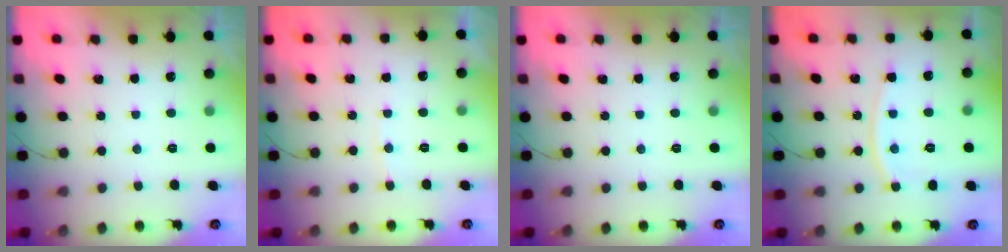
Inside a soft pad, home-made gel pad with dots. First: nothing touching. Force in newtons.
{"total": 2.9, "press": 2.9, "slide": 0.3}
{"total": 0.0}
{"total": 8.6, "press": 8.5, "slide": 1.1}